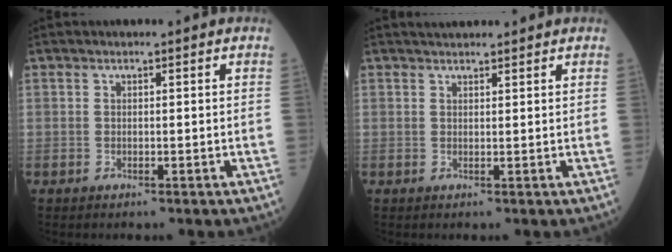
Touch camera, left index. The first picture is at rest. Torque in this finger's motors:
{"motor_torque": [-0.06, 0.00, -0.02, 0.00]}